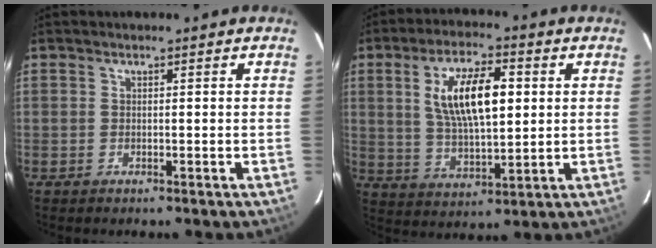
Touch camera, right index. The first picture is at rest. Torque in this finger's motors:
{"motor_torque": [0.76, 0.20, 0.76, 0.14]}